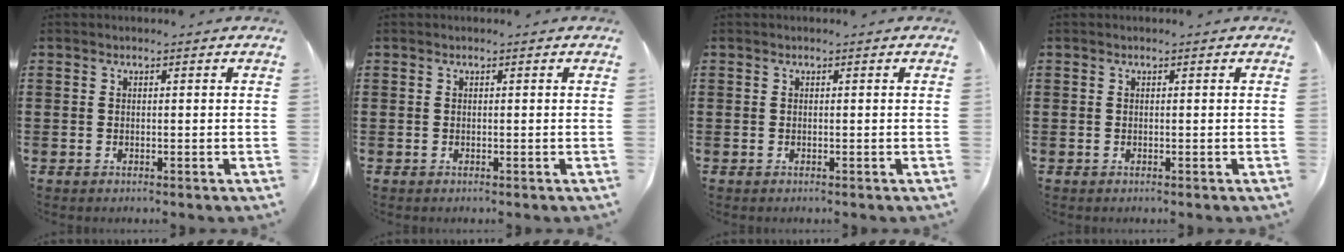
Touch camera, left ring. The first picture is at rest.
{"total": 0.0}
{"total": 0.0}
{"total": 0.0}